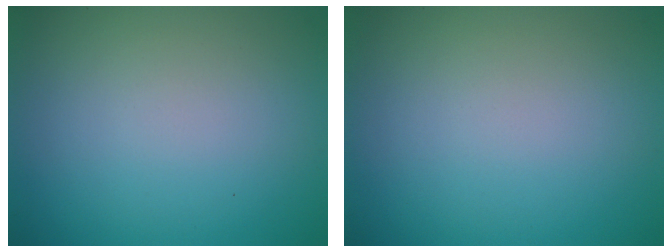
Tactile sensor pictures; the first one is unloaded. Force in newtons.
{"total": 0.0}